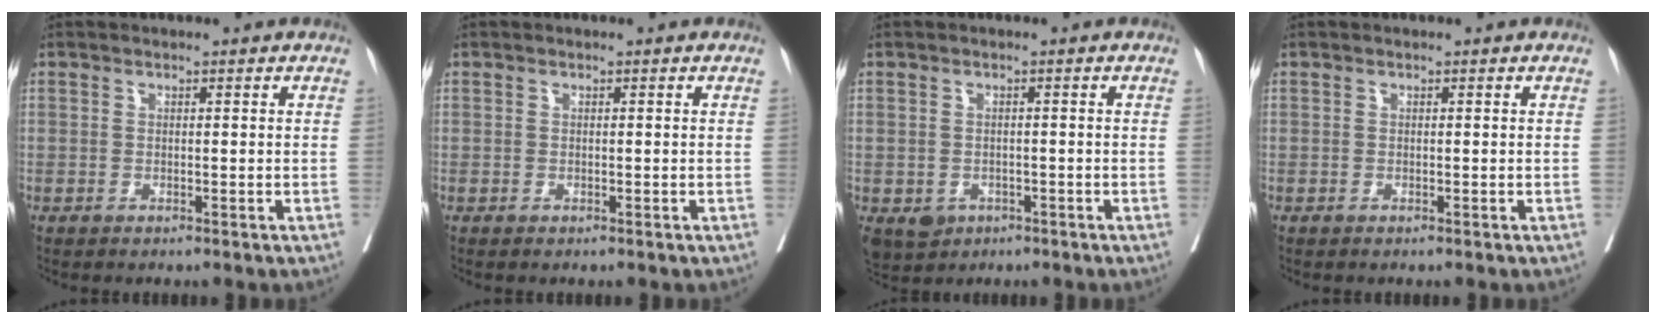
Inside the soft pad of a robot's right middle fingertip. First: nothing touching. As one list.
[{"total": 0.0}, {"total": 5.2, "force": [-2.5, 4.2, 1.7], "torque": [-0.030, -0.001, -0.031]}, {"total": 0.0}]